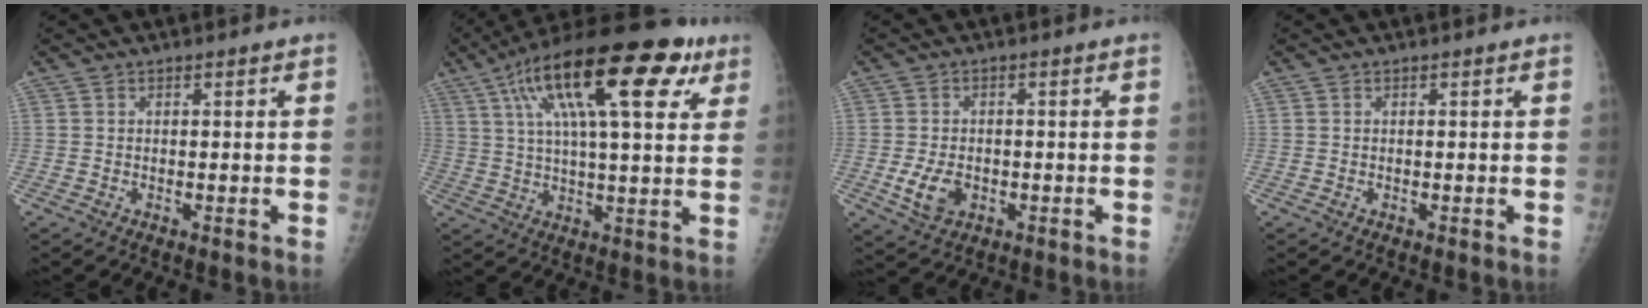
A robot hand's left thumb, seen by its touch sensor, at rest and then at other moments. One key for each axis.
{"total": 24.7, "fx": 11.0, "fy": 8.1, "fz": 20.5, "tx": -0.326, "ty": 0.013, "tz": 0.169}
{"total": 5.5, "fx": -1.4, "fy": 3.8, "fz": 3.7, "tx": -0.064, "ty": -0.003, "tz": -0.019}
{"total": 0.0}